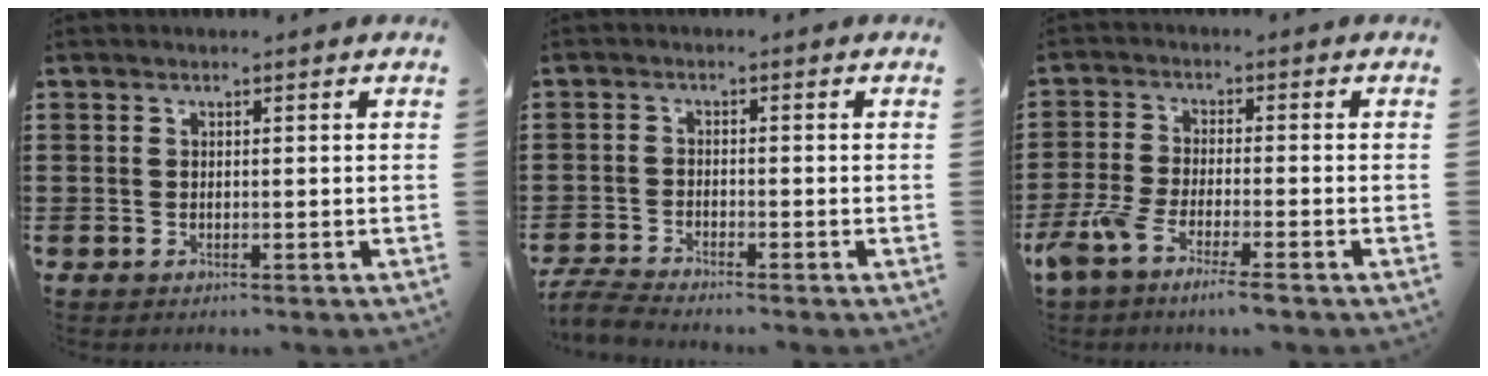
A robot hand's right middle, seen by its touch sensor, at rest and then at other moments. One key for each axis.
{"total": 3.0, "fx": -2.9, "fy": 0.0, "fz": 0.8, "tx": -0.037, "ty": -0.008, "tz": -0.065}
{"total": 5.2, "fx": -4.1, "fy": 0.2, "fz": 3.2, "tx": -0.081, "ty": -0.016, "tz": -0.081}